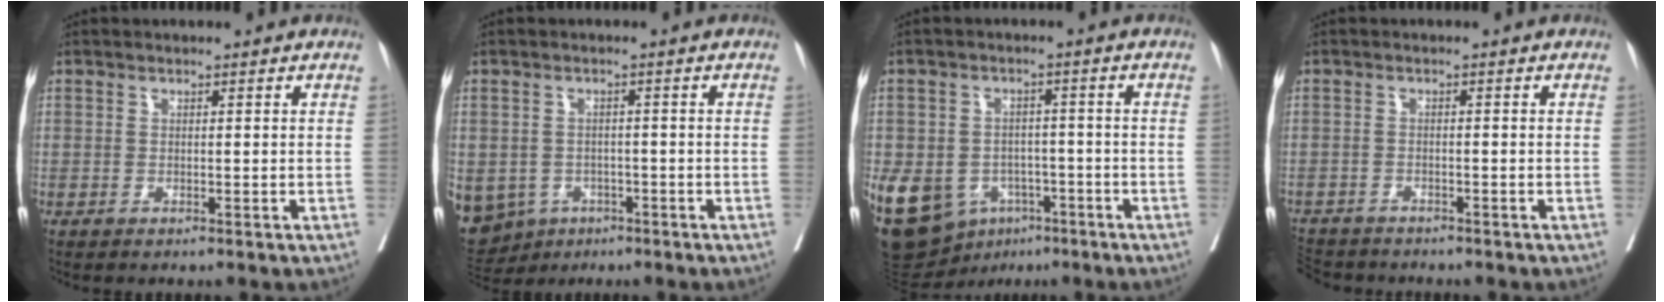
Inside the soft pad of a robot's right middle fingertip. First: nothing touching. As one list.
[{"total": 16.8, "force": [-7.0, 14.0, 6.0], "torque": [-0.193, 0.001, -0.085]}, {"total": 17.6, "force": [-7.7, 13.3, 8.6], "torque": [-0.210, 0.008, -0.107]}, {"total": 7.0, "force": [-6.2, 2.7, 1.7], "torque": [-0.035, -0.007, -0.098]}]